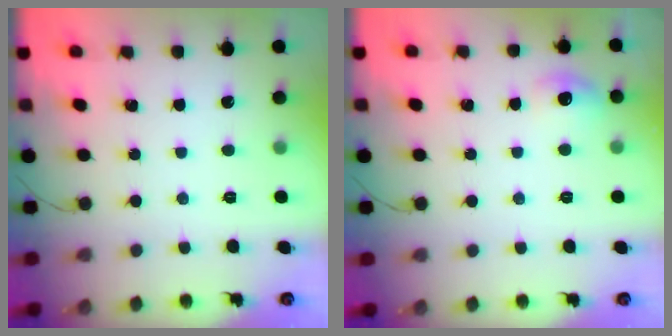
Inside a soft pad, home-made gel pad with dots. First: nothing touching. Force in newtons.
{"total": 6.8, "press": 6.6, "slide": 1.7}